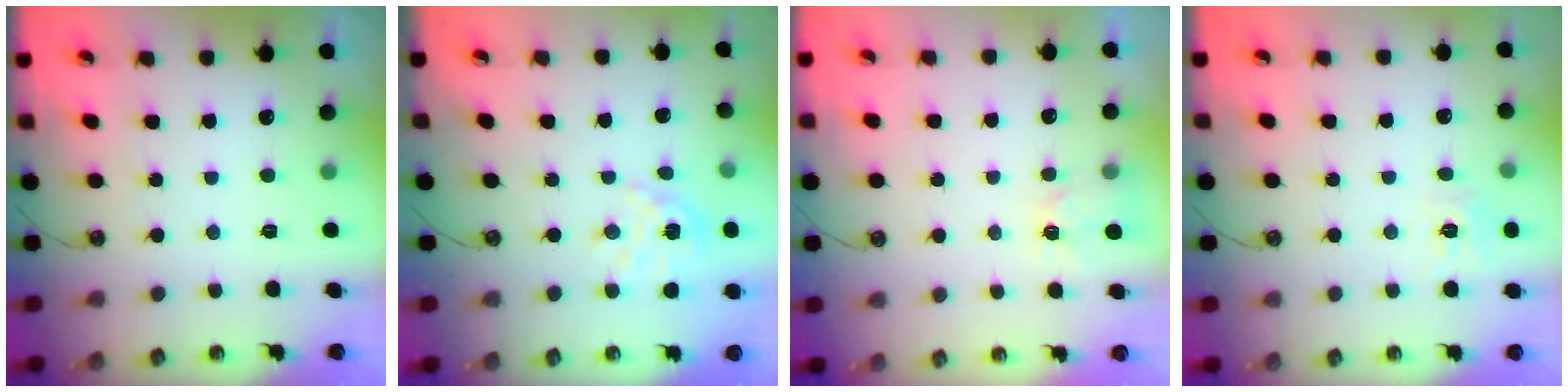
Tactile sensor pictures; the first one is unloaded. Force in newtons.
{"total": 6.8, "press": 6.8, "slide": 0.6}
{"total": 2.9, "press": 2.8, "slide": 0.4}
{"total": 7.5, "press": 7.5, "slide": 0.7}